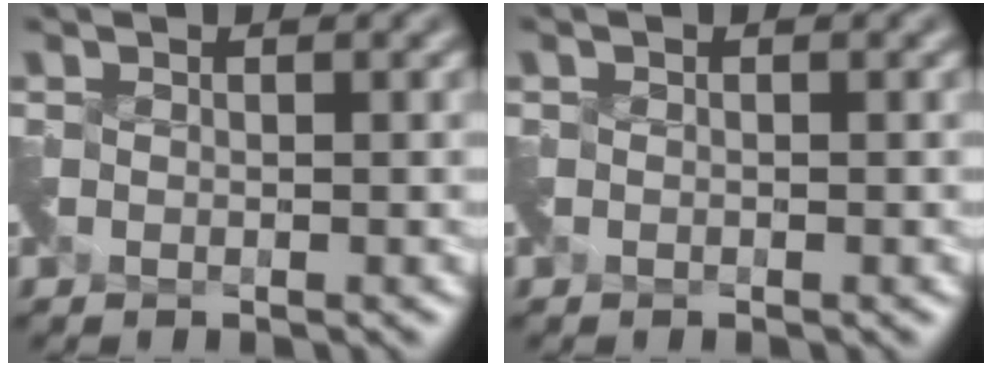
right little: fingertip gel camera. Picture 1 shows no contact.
{"total": 0.0}